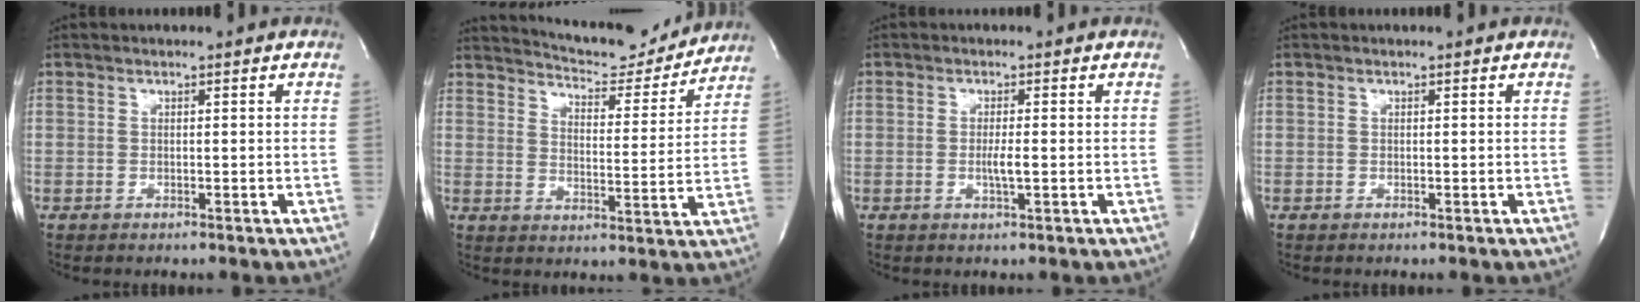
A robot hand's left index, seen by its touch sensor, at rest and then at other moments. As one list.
[{"total": 13.7, "force": [13.1, 2.3, 3.3], "torque": [-0.048, -0.016, 0.178]}, {"total": 2.2, "force": [-0.5, 0.0, 2.1], "torque": [-0.042, -0.004, -0.007]}, {"total": 0.0}]